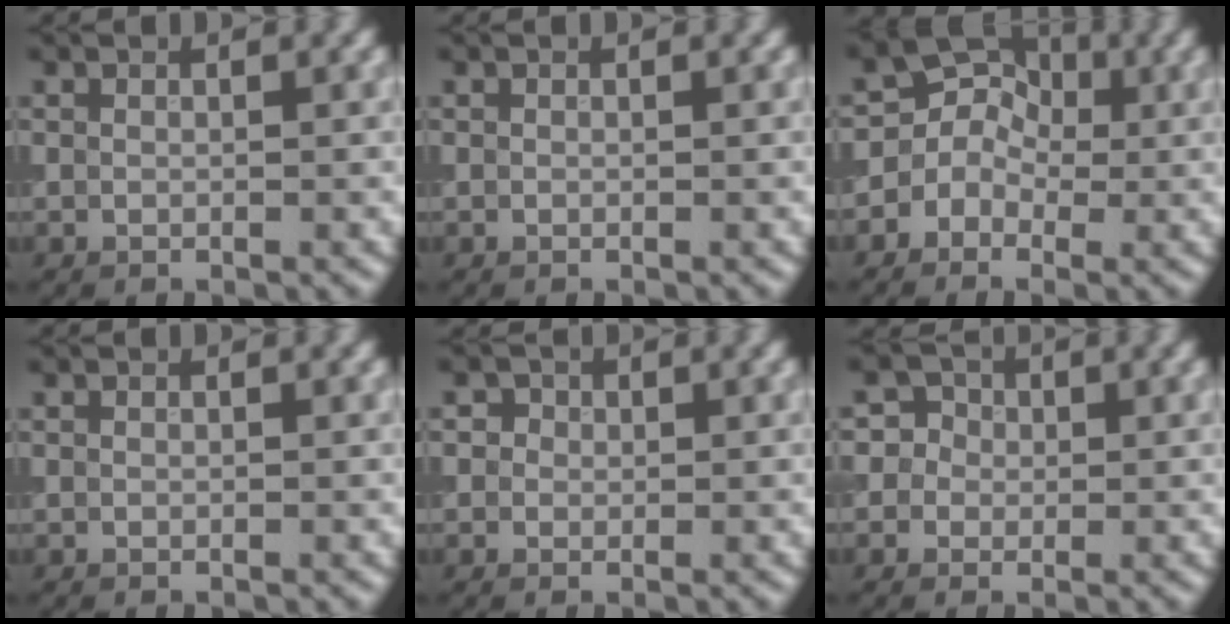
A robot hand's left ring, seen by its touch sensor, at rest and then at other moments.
{"total": 0.0}
{"total": 4.8, "force": [-0.2, 4.4, 1.9], "torque": [0.000, 0.032, -0.043]}
{"total": 0.0}
{"total": 1.7, "force": [0.5, 1.5, 0.7], "torque": [-0.001, 0.003, 0.001]}
{"total": 3.3, "force": [0.4, 3.2, 0.9], "torque": [0.009, 0.017, -0.008]}